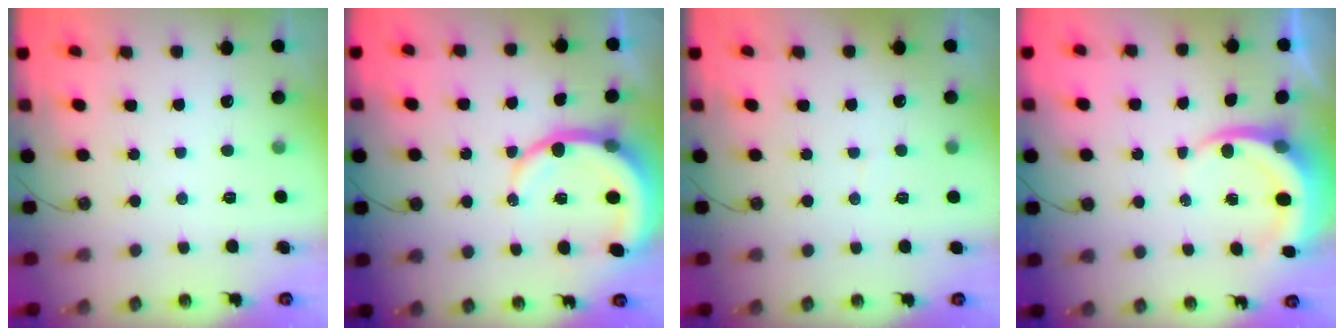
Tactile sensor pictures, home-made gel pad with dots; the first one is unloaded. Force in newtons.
{"total": 10.1, "press": 10.0, "slide": 1.3}
{"total": 2.6, "press": 2.0, "slide": 1.6}
{"total": 5.5, "press": 5.5, "slide": 0.5}